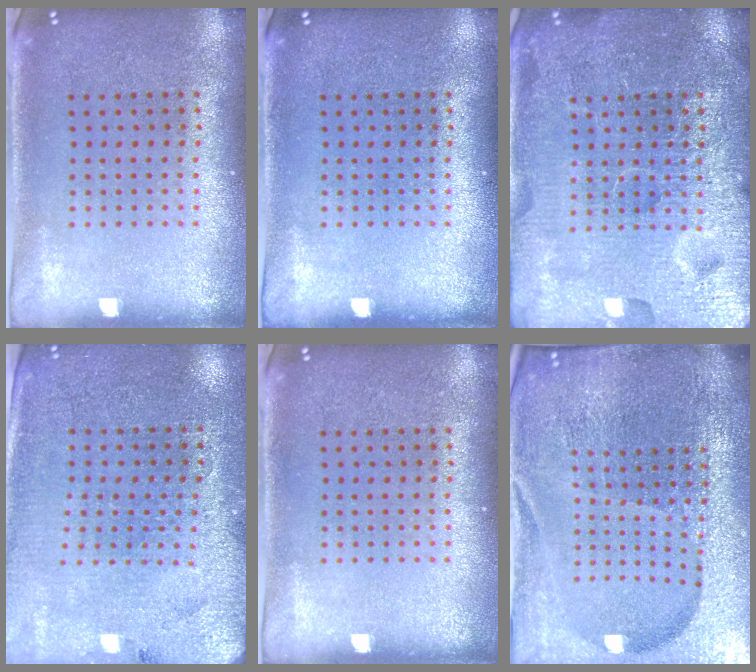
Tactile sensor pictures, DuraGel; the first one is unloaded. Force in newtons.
{"total": 0.0}
{"total": 7.0, "press": 7.0, "slide": 0.9}
{"total": 2.8, "press": 2.7, "slide": 0.5}
{"total": 0.0}
{"total": 6.8, "press": 5.9, "slide": 3.5}